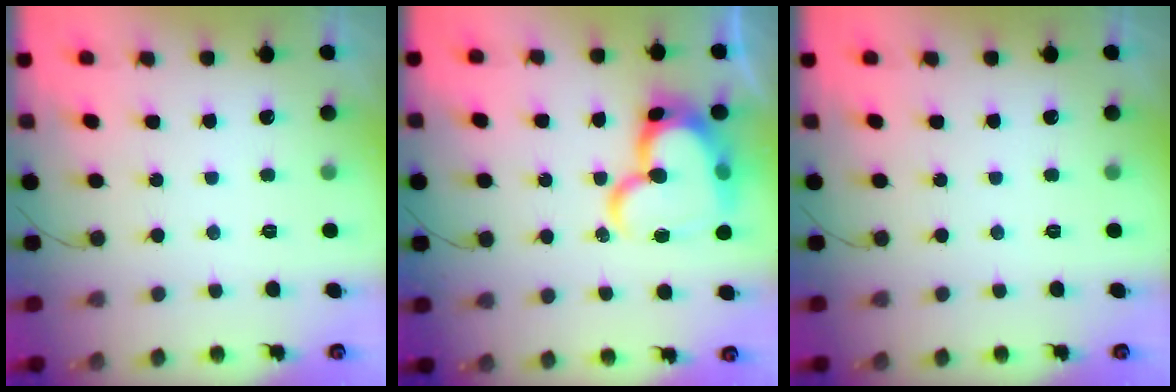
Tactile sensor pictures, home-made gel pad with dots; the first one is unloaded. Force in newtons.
{"total": 20.8, "press": 20.7, "slide": 1.9}
{"total": 0.0}